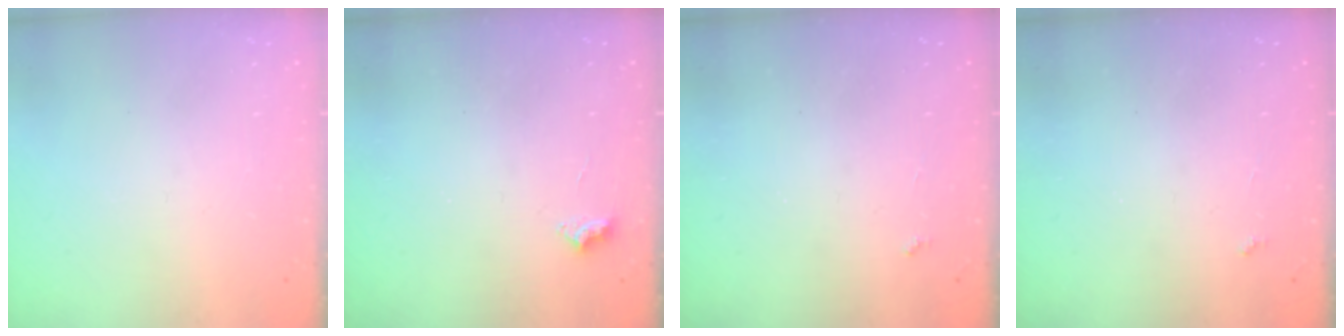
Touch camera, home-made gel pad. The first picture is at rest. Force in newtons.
{"total": 2.5, "press": 2.5, "slide": 0.4}
{"total": 2.3, "press": 2.3, "slide": 0.4}
{"total": 2.3, "press": 2.3, "slide": 0.4}